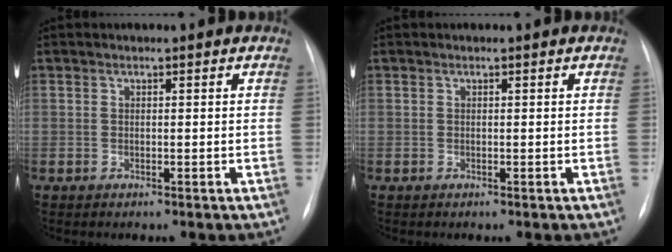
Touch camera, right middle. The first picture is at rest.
{"total": 0.0}